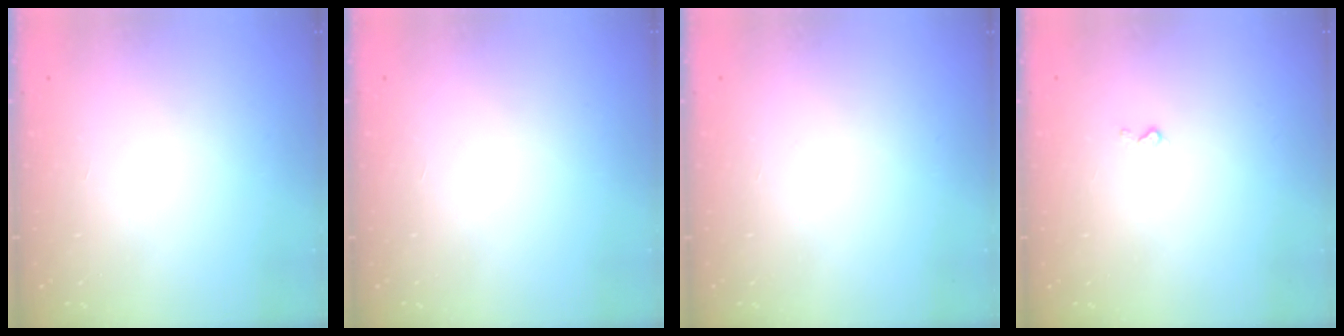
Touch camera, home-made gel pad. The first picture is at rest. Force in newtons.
{"total": 0.0}
{"total": 0.0}
{"total": 2.8, "press": 2.7, "slide": 0.4}